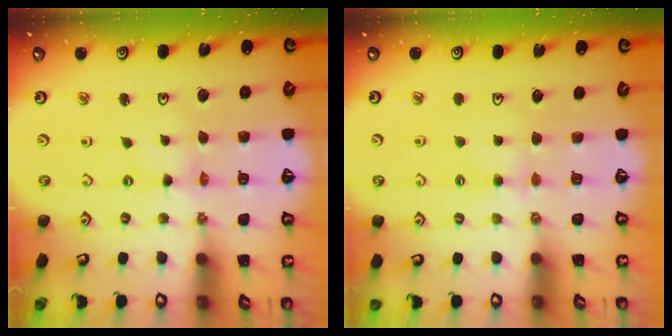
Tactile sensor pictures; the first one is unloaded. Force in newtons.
{"total": 3.0, "press": 2.9, "slide": 0.4}